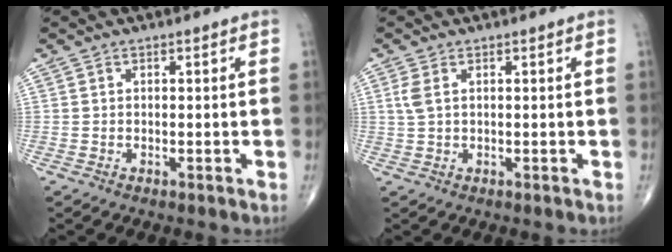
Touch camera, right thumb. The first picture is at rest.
{"total": 2.3, "force": [0.7, 1.0, 1.9], "torque": [-0.054, 0.008, 0.020]}